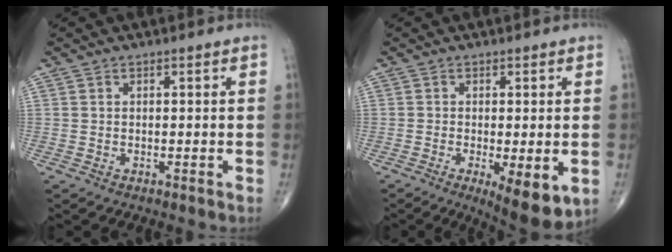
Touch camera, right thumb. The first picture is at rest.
{"total": 8.6, "force": [-2.5, 2.7, 7.8], "torque": [-0.107, -0.020, -0.033]}